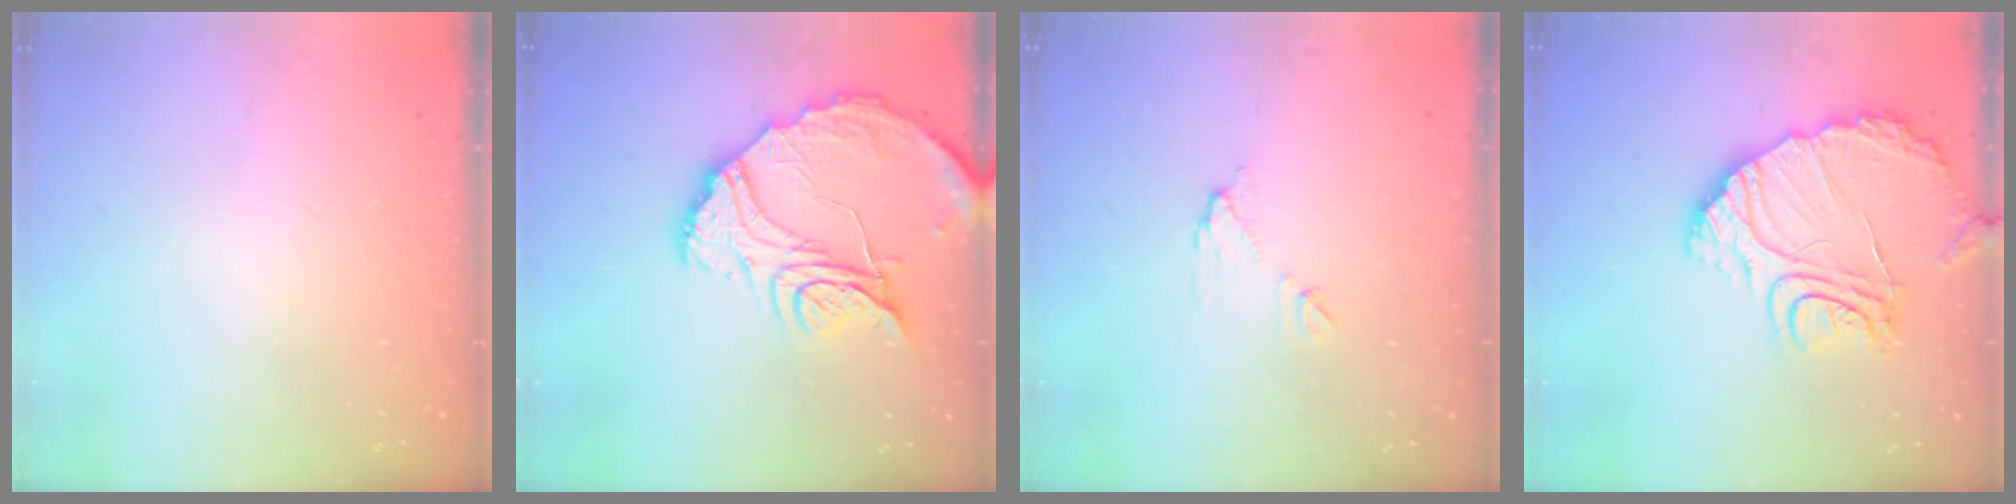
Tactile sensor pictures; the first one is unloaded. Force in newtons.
{"total": 16.6, "press": 16.5, "slide": 1.6}
{"total": 6.2, "press": 6.2, "slide": 0.2}
{"total": 15.4, "press": 15.3, "slide": 1.6}